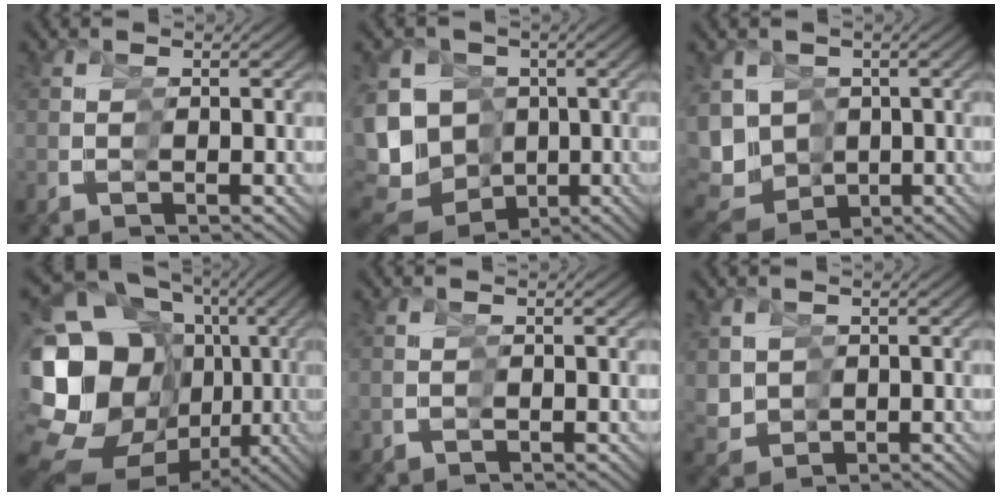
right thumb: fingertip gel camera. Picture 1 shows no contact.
{"total": 16.0, "force": [-0.7, 13.9, 7.8], "torque": [-0.173, -0.016, -0.021]}
{"total": 11.8, "force": [0.3, 10.5, 5.3], "torque": [-0.125, -0.011, -0.005]}
{"total": 18.3, "force": [-1.3, 11.9, 13.9], "torque": [-0.267, -0.025, -0.005]}
{"total": 0.9, "force": [-0.3, 0.8, 0.4], "torque": [-0.011, -0.008, -0.001]}
{"total": 4.5, "force": [0.0, 4.1, 1.7], "torque": [-0.058, -0.024, 0.014]}